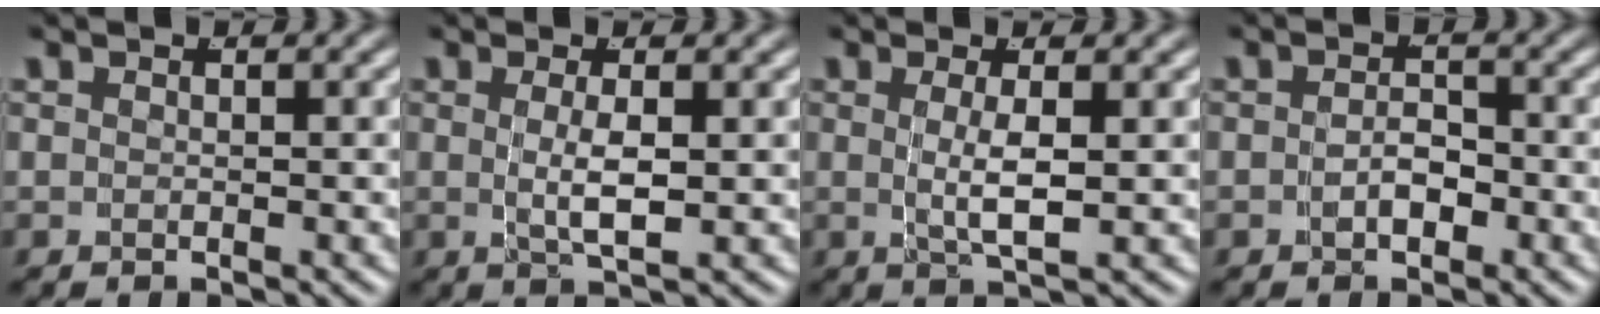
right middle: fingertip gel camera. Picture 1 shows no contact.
{"total": 2.8, "force": [-0.1, 0.2, 2.8], "torque": [-0.056, -0.015, 0.008]}
{"total": 3.1, "force": [-0.1, 0.2, 3.1], "torque": [-0.063, -0.015, 0.008]}
{"total": 2.0, "force": [-1.0, 1.2, 1.2], "torque": [-0.021, -0.006, -0.014]}